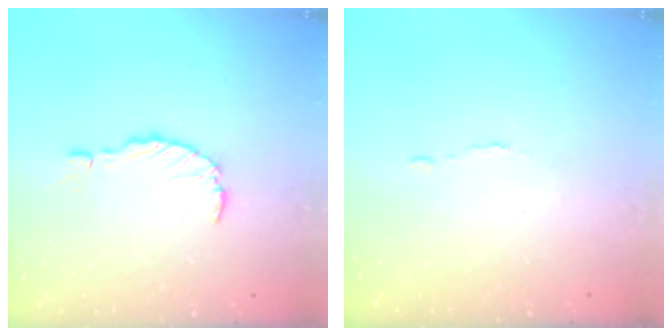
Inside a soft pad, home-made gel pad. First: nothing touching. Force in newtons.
{"total": 1.9, "press": 1.9, "slide": 0.1}